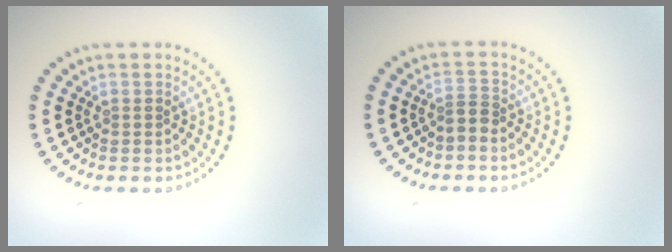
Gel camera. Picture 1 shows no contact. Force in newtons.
{"total": 1.3, "press": 0.8, "slide": 1.1}